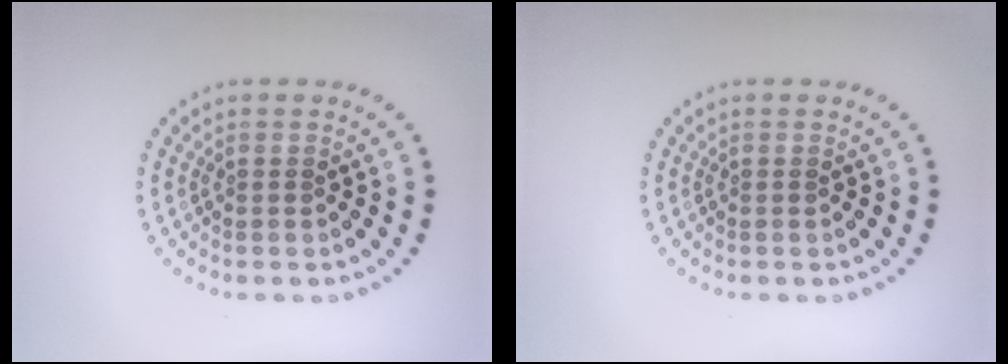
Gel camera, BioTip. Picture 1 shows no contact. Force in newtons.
{"total": 0.0}